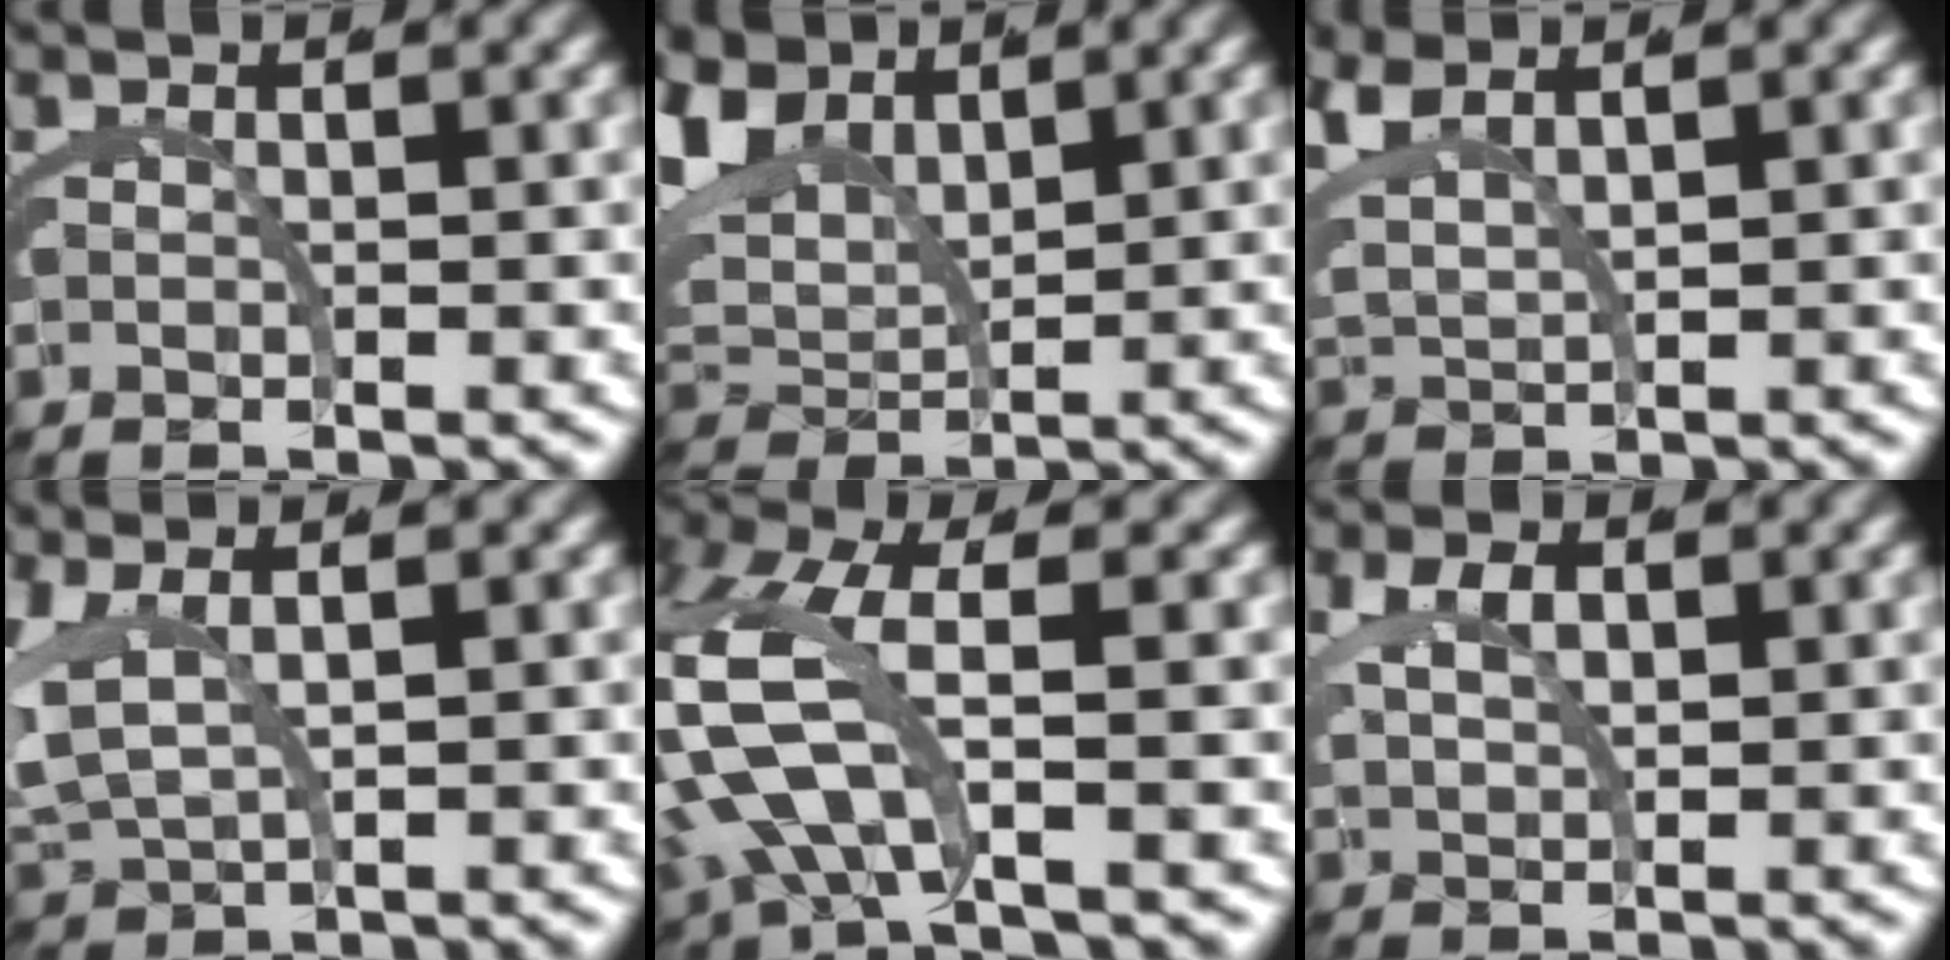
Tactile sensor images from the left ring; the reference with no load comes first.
{"total": 6.8, "force": [4.2, 4.0, 3.5], "torque": [-0.098, -0.007, 0.085]}
{"total": 3.7, "force": [3.3, 1.0, 1.2], "torque": [-0.037, 0.006, 0.066]}
{"total": 3.3, "force": [1.9, 1.5, 2.3], "torque": [-0.062, 0.005, 0.040]}
{"total": 7.0, "force": [1.1, 3.2, 6.1], "torque": [-0.162, -0.013, 0.031]}
{"total": 1.7, "force": [1.3, 0.5, 1.0], "torque": [-0.021, 0.000, 0.027]}